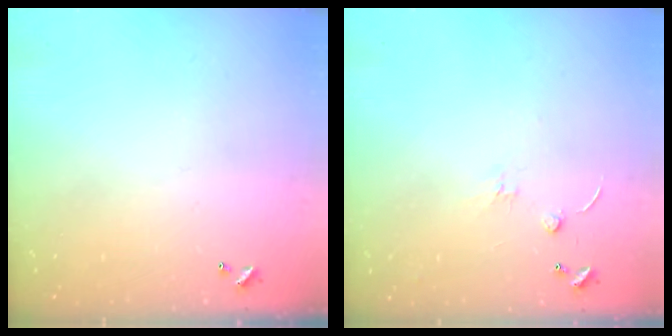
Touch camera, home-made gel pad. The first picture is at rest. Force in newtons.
{"total": 1.3, "press": 1.2, "slide": 0.5}